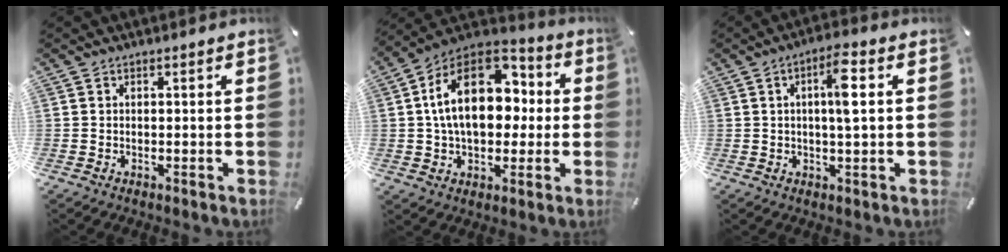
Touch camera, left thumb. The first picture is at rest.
{"total": 20.6, "force": [3.3, 13.7, 15.0], "torque": [-0.273, 0.004, 0.055]}
{"total": 7.3, "force": [1.2, 1.4, 7.1], "torque": [-0.129, 0.004, 0.014]}